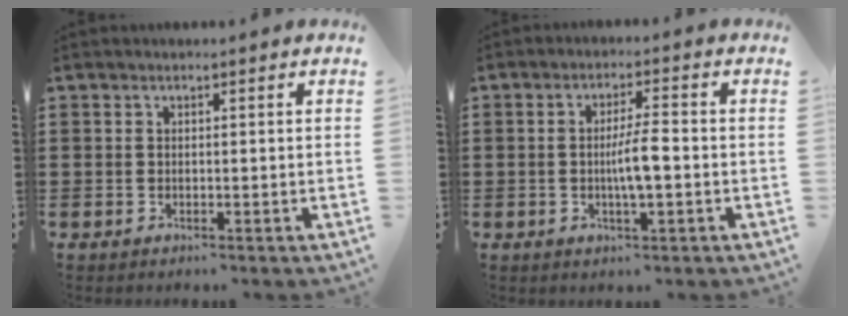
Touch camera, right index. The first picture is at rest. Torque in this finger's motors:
{"motor_torque": [0.34, 0.06, 0.19, 0.05]}